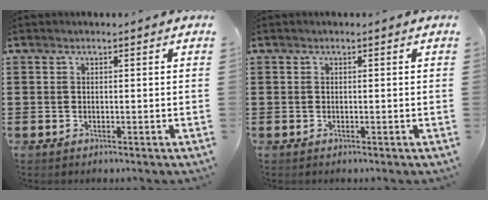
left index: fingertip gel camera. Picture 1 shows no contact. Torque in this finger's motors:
{"motor_torque": [0.00, 0.00, 0.00, 0.01]}